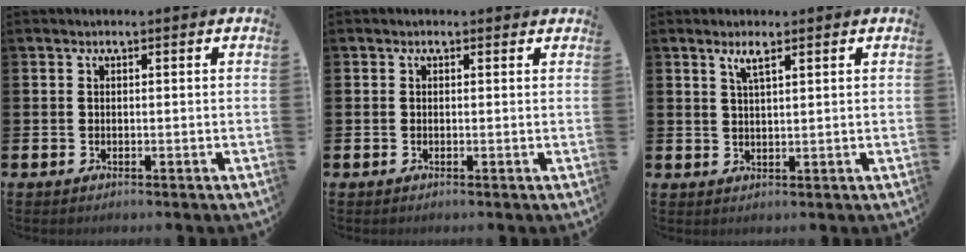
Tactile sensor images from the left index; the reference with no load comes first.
{"total": 0.0}
{"total": 2.3, "force": [1.6, 0.5, 1.6], "torque": [-0.032, 0.003, 0.027]}